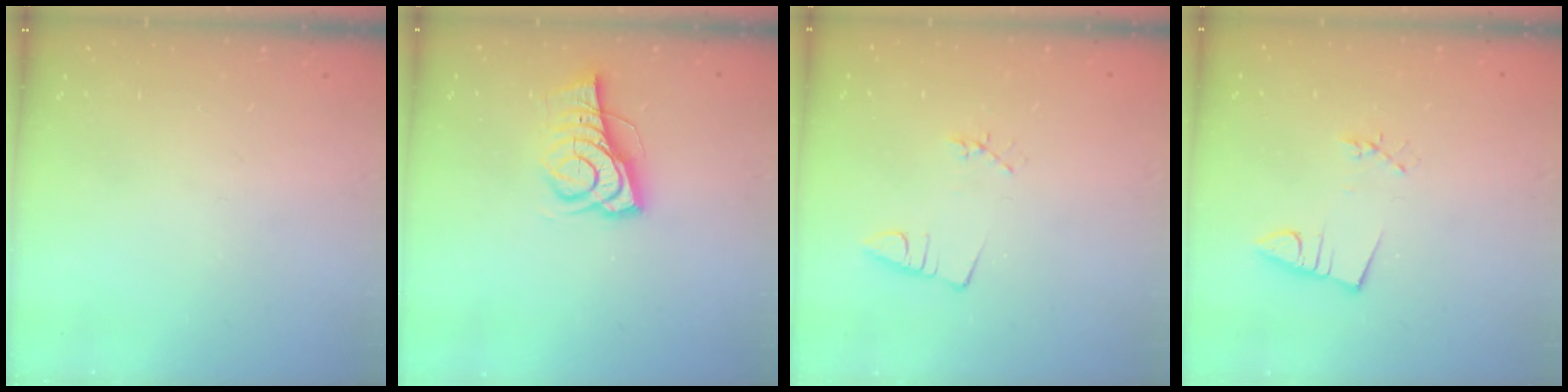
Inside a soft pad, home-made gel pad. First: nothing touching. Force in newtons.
{"total": 8.5, "press": 8.5, "slide": 0.2}
{"total": 2.0, "press": 1.4, "slide": 1.4}
{"total": 2.9, "press": 1.6, "slide": 2.4}